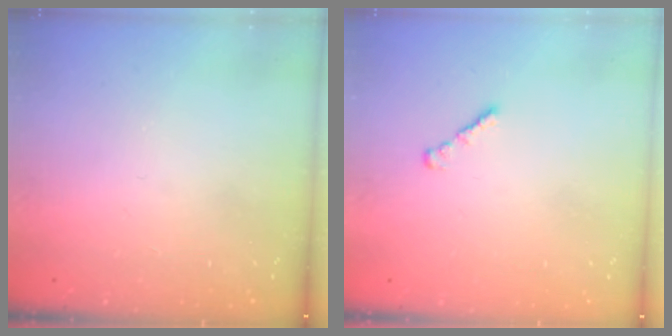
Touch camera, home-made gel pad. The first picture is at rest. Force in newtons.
{"total": 1.6, "press": 1.5, "slide": 0.5}